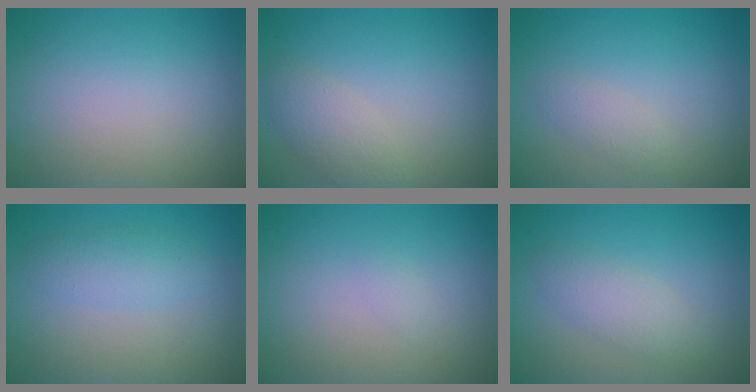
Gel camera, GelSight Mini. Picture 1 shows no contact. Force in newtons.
{"total": 2.4, "press": 2.4, "slide": 0.2}
{"total": 1.3, "press": 1.3, "slide": 0.0}
{"total": 2.3, "press": 2.3, "slide": 0.0}
{"total": 0.5, "press": 0.5, "slide": 0.1}
{"total": 2.3, "press": 2.3, "slide": 0.0}